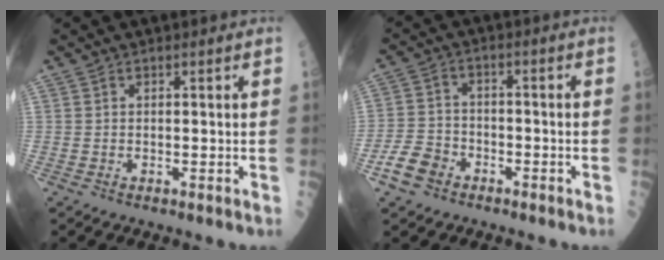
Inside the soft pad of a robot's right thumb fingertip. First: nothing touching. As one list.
[{"total": 6.1, "force": [-3.6, 4.2, 2.5], "torque": [-0.044, 0.025, -0.067]}]